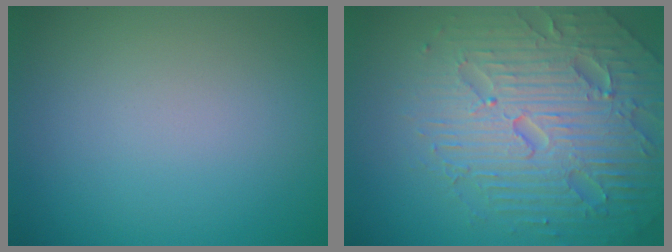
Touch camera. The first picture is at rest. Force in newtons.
{"total": 7.4, "press": 7.2, "slide": 1.7}